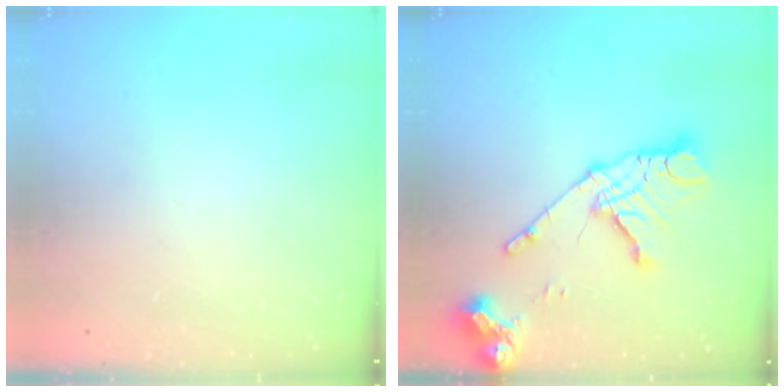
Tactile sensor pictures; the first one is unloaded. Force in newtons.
{"total": 15.1, "press": 15.1, "slide": 1.6}